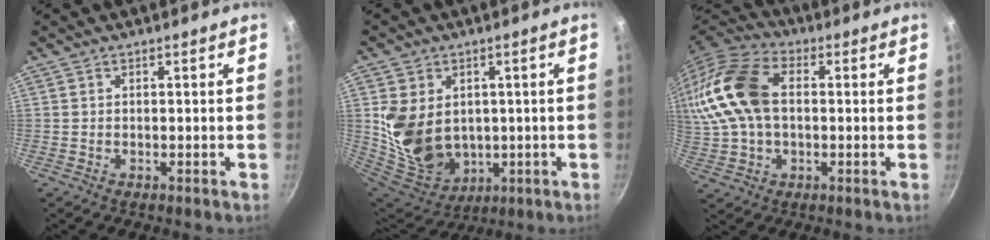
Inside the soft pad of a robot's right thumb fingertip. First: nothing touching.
{"total": 15.5, "force": [1.4, 12.1, 9.6], "torque": [-0.173, -0.021, 0.053]}
{"total": 19.0, "force": [2.4, 12.6, 14.0], "torque": [-0.300, 0.030, 0.036]}